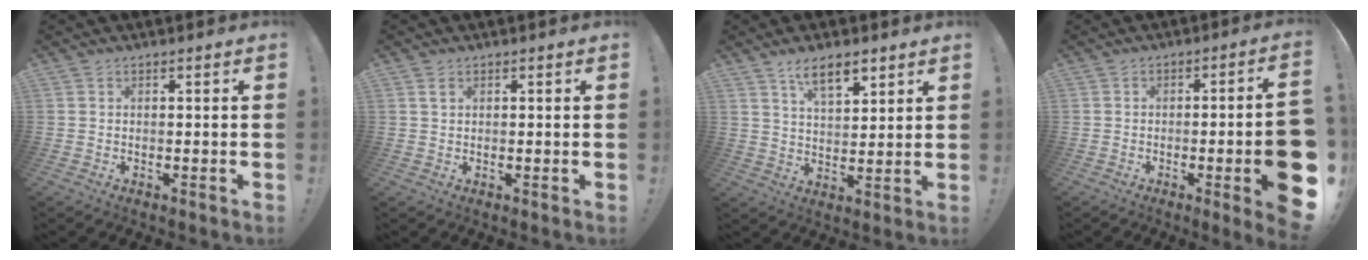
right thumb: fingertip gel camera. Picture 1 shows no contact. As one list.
[{"total": 1.4, "force": [0.9, 0.8, 0.7], "torque": [-0.007, -0.001, 0.016]}, {"total": 9.1, "force": [6.1, 3.5, 5.7], "torque": [-0.084, -0.029, 0.110]}, {"total": 12.9, "force": [-3.3, 1.6, 12.4], "torque": [-0.164, 0.005, -0.038]}]